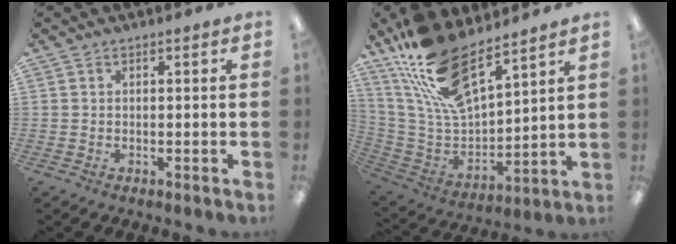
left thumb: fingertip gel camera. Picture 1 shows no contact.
{"total": 18.7, "force": [13.2, 7.2, 11.1], "torque": [-0.236, -0.083, 0.241]}